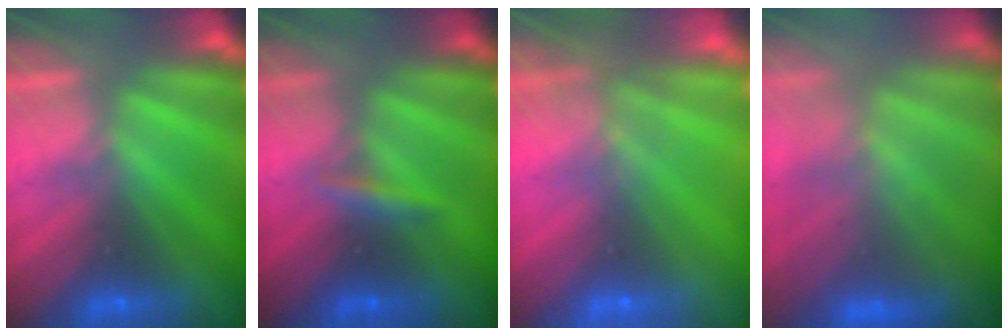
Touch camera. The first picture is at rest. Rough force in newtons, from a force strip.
{"total": 2.4}
{"total": 10.8}
{"total": 11.0}